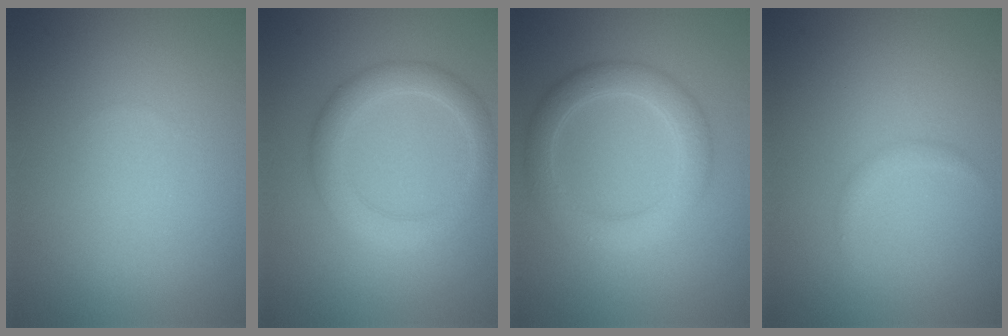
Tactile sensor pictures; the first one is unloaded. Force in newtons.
{"total": 3.7, "press": 3.7, "slide": 0.2}
{"total": 4.0, "press": 4.0, "slide": 0.1}
{"total": 0.7, "press": 0.7, "slide": 0.0}